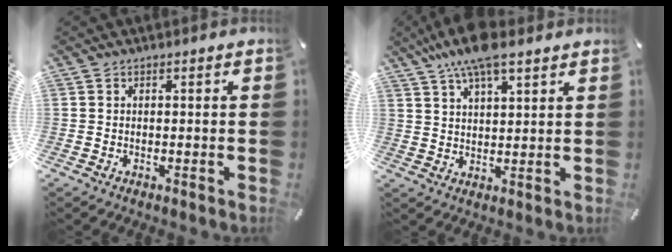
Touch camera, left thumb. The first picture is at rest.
{"total": 9.6, "force": [6.8, 3.2, 5.8], "torque": [-0.119, -0.021, 0.125]}